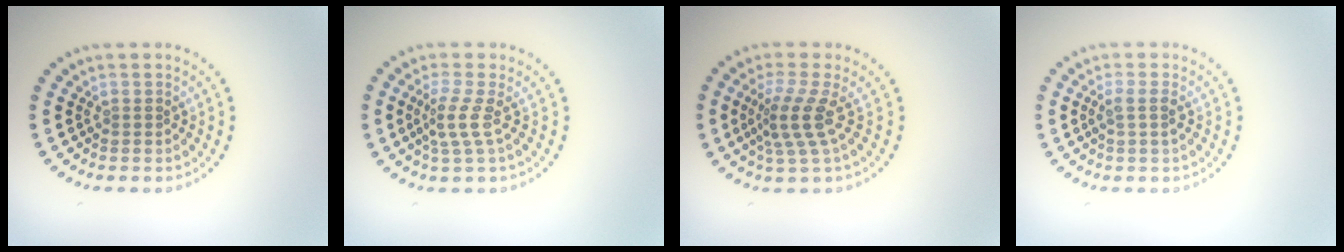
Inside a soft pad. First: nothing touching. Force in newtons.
{"total": 2.3, "press": 1.6, "slide": 1.7}
{"total": 3.2, "press": 2.3, "slide": 2.3}
{"total": 1.4, "press": 1.1, "slide": 0.8}